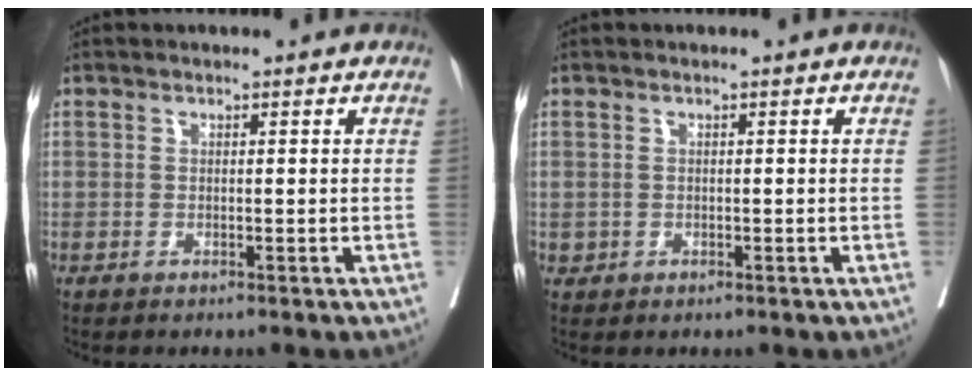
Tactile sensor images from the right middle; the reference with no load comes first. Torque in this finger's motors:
{"motor_torque": [0.48, -0.48, -0.05, 0.01]}